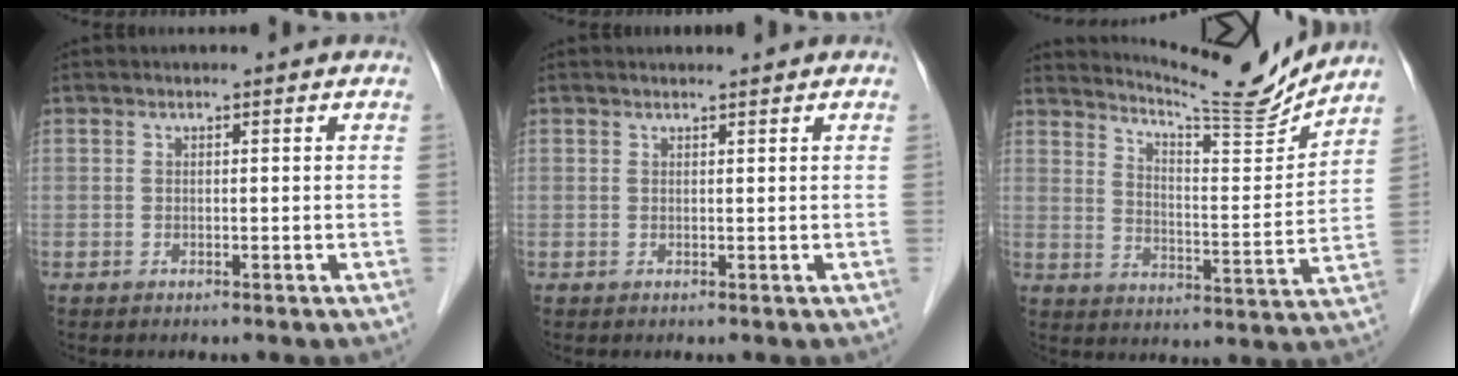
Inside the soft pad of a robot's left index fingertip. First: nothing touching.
{"total": 1.4, "force": [1.4, 0.0, 0.3], "torque": [-0.005, 0.010, 0.025]}
{"total": 12.8, "force": [12.5, -1.1, 2.3], "torque": [-0.050, -0.040, 0.188]}